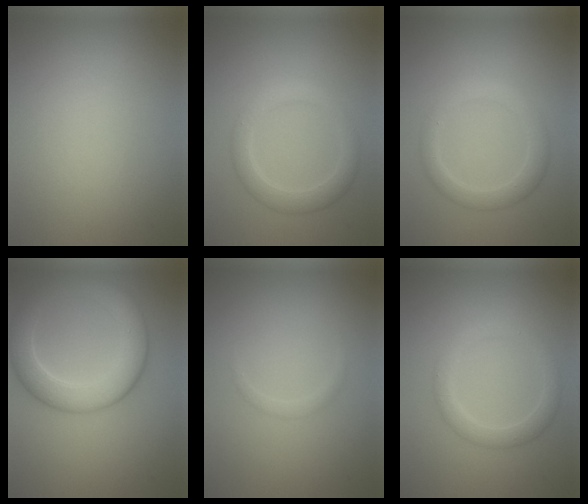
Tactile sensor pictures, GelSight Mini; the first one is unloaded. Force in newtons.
{"total": 2.9, "press": 2.9, "slide": 0.2}
{"total": 2.7, "press": 2.7, "slide": 0.0}
{"total": 6.3, "press": 6.2, "slide": 0.6}
{"total": 0.7, "press": 0.7, "slide": 0.0}
{"total": 2.4, "press": 2.4, "slide": 0.1}